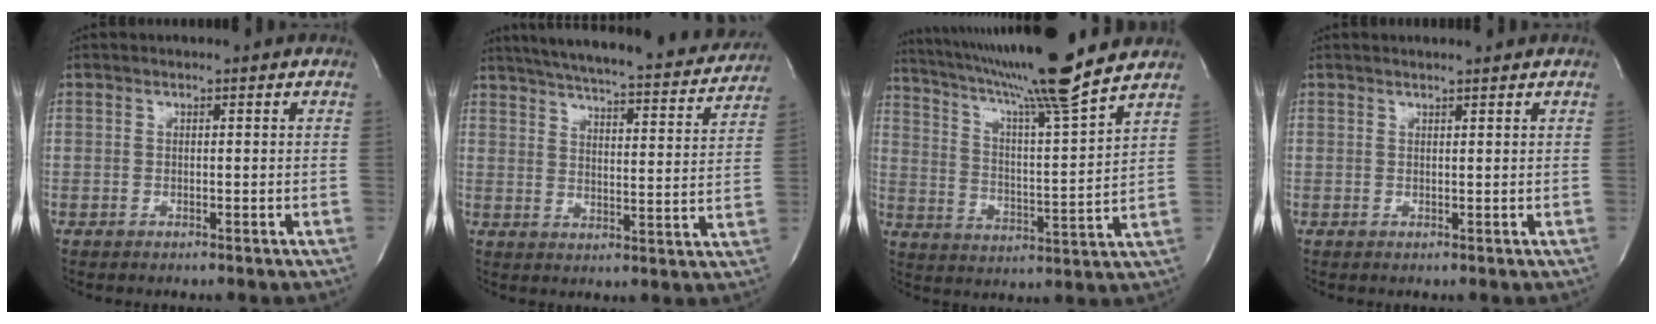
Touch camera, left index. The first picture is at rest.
{"total": 25.8, "force": [23.5, 3.4, 10.2], "torque": [-0.166, -0.034, 0.298]}
{"total": 19.1, "force": [16.2, -1.3, 10.0], "torque": [-0.179, -0.009, 0.253]}
{"total": 2.1, "force": [2.0, -0.1, 0.8], "torque": [-0.013, 0.007, 0.028]}